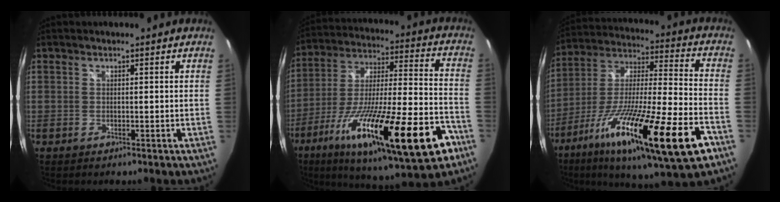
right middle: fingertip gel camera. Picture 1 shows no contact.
{"total": 32.0, "force": [-16.0, 6.1, 27.0], "torque": [-0.450, -0.070, -0.254]}
{"total": 29.7, "force": [-15.4, 3.5, 25.1], "torque": [-0.431, -0.073, -0.261]}